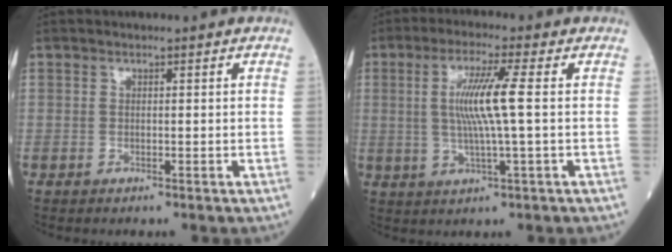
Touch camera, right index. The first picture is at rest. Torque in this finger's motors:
{"motor_torque": [0.97, 0.26, 0.29, 0.08]}